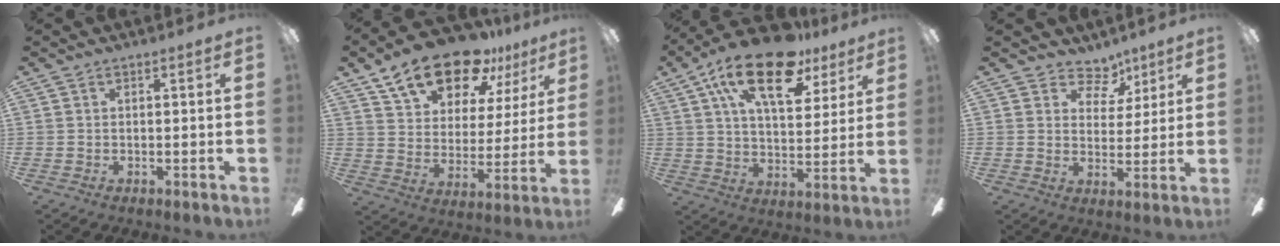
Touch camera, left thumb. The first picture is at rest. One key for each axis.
{"total": 19.1, "fx": 13.2, "fy": 9.3, "fz": 10.2, "tx": -0.172, "ty": -0.071, "tz": 0.230}
{"total": 20.4, "fx": 12.6, "fy": 8.9, "fz": 13.4, "tx": -0.230, "ty": -0.048, "tz": 0.212}
{"total": 7.5, "fx": 5.1, "fy": 5.0, "fz": 2.4, "tx": -0.029, "ty": -0.031, "tz": 0.093}